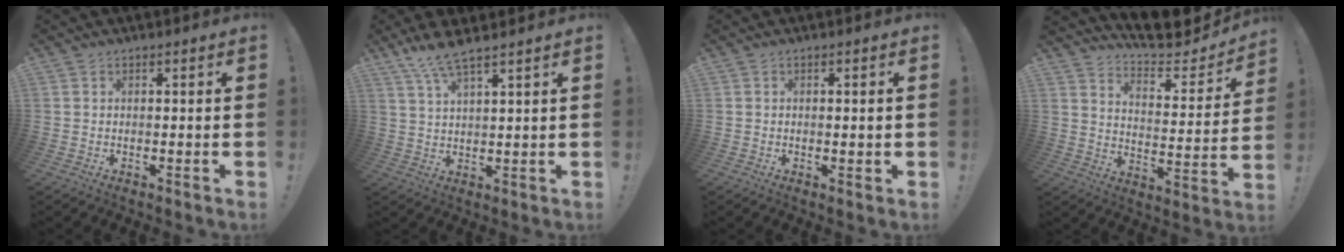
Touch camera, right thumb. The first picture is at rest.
{"total": 6.7, "force": [5.7, 1.2, 3.4], "torque": [-0.076, -0.022, 0.105]}
{"total": 1.6, "force": [0.1, 0.2, 1.6], "torque": [-0.018, -0.005, 0.000]}
{"total": 10.9, "force": [10.0, 2.3, 3.5], "torque": [-0.062, -0.089, 0.172]}